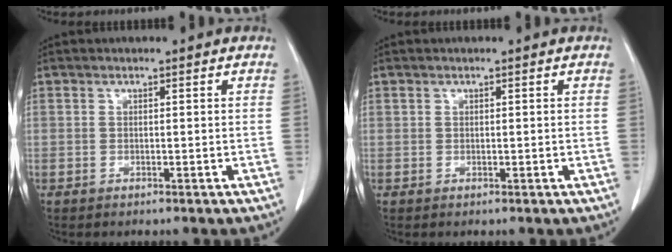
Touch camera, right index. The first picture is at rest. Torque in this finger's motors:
{"motor_torque": [-0.22, 0.21, -0.05, 0.00]}